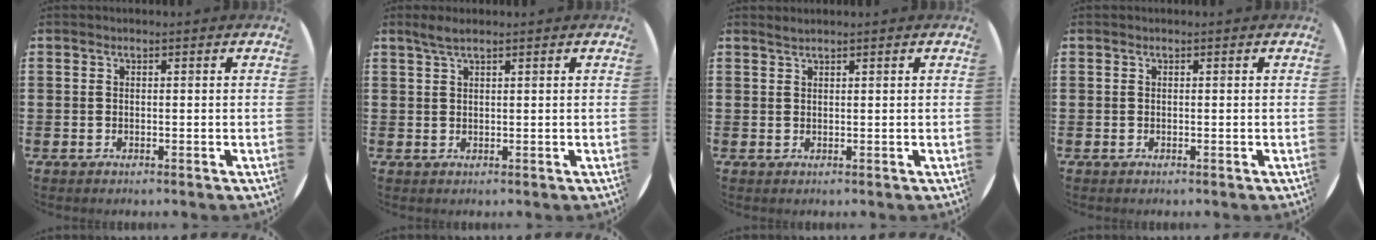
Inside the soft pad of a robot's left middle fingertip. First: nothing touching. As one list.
[{"total": 1.9, "force": [1.4, 0.1, 1.2], "torque": [-0.025, 0.004, 0.025]}, {"total": 0.8, "force": [0.8, -0.1, 0.1], "torque": [-0.003, -0.001, 0.015]}, {"total": 0.0}]